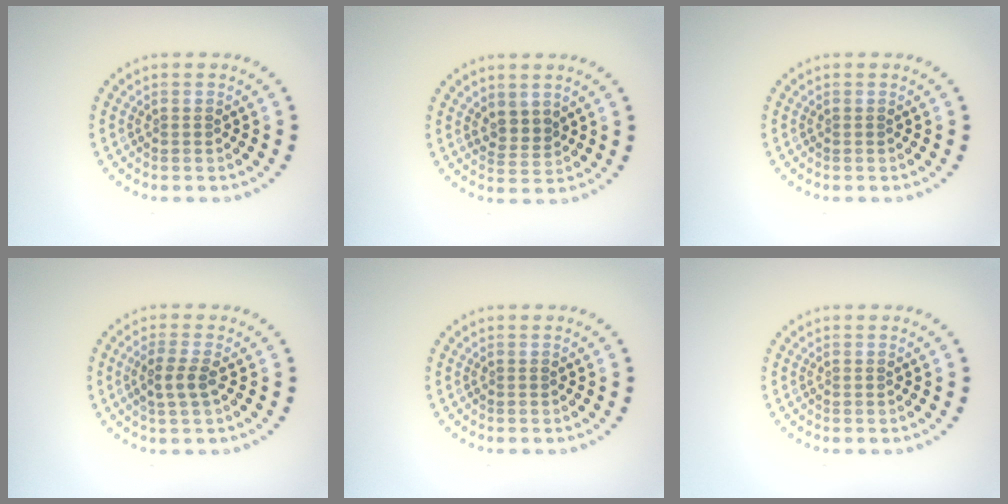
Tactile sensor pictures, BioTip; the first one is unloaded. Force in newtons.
{"total": 1.9, "press": 1.5, "slide": 1.3}
{"total": 0.0}
{"total": 2.2, "press": 2.0, "slide": 0.9}
{"total": 0.0}
{"total": 0.0}